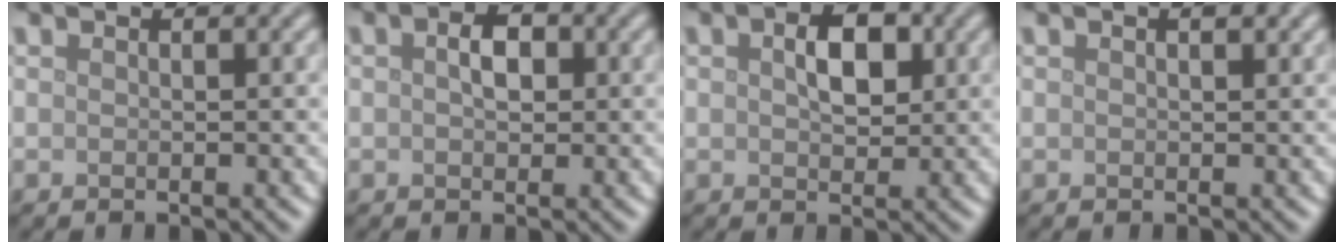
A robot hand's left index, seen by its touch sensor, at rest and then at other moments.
{"total": 2.5, "force": [0.4, 1.5, 1.9], "torque": [-0.033, 0.005, 0.001]}
{"total": 3.5, "force": [0.7, 2.1, 2.7], "torque": [-0.048, 0.004, 0.011]}
{"total": 0.9, "force": [0.5, 0.3, 0.7], "torque": [-0.010, 0.001, 0.008]}